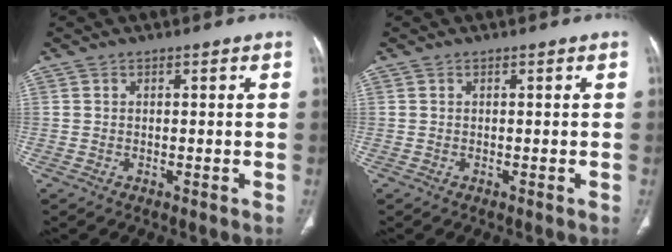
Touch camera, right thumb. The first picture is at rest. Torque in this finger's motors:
{"motor_torque": [0.00, 0.00, 0.00, 0.00, 0.00]}